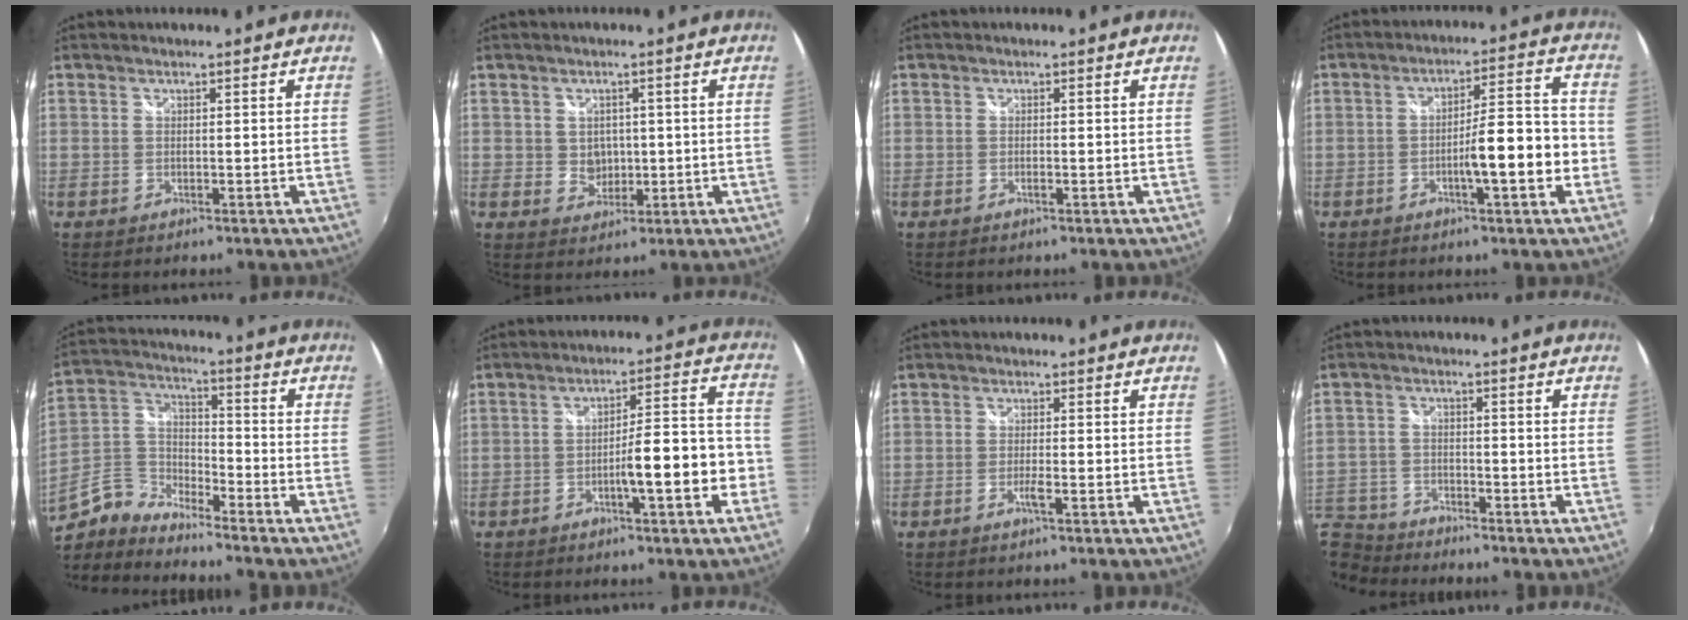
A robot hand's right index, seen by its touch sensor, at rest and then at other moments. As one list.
[{"total": 3.7, "force": [0.2, 3.4, 1.4], "torque": [-0.024, 0.004, 0.008]}, {"total": 0.6, "force": [-0.3, 0.2, 0.5], "torque": [-0.010, -0.001, -0.006]}, {"total": 9.7, "force": [-2.9, 1.5, 9.2], "torque": [-0.146, 0.010, -0.039]}, {"total": 7.2, "force": [-5.7, 3.7, 2.5], "torque": [-0.066, 0.022, -0.129]}, {"total": 10.2, "force": [-3.8, 1.5, 9.3], "torque": [-0.148, 0.013, -0.050]}, {"total": 1.8, "force": [-0.9, -0.1, 1.6], "torque": [-0.032, -0.003, -0.018]}, {"total": 10.3, "force": [-8.9, 4.8, 2.0], "torque": [-0.078, -0.002, -0.172]}]